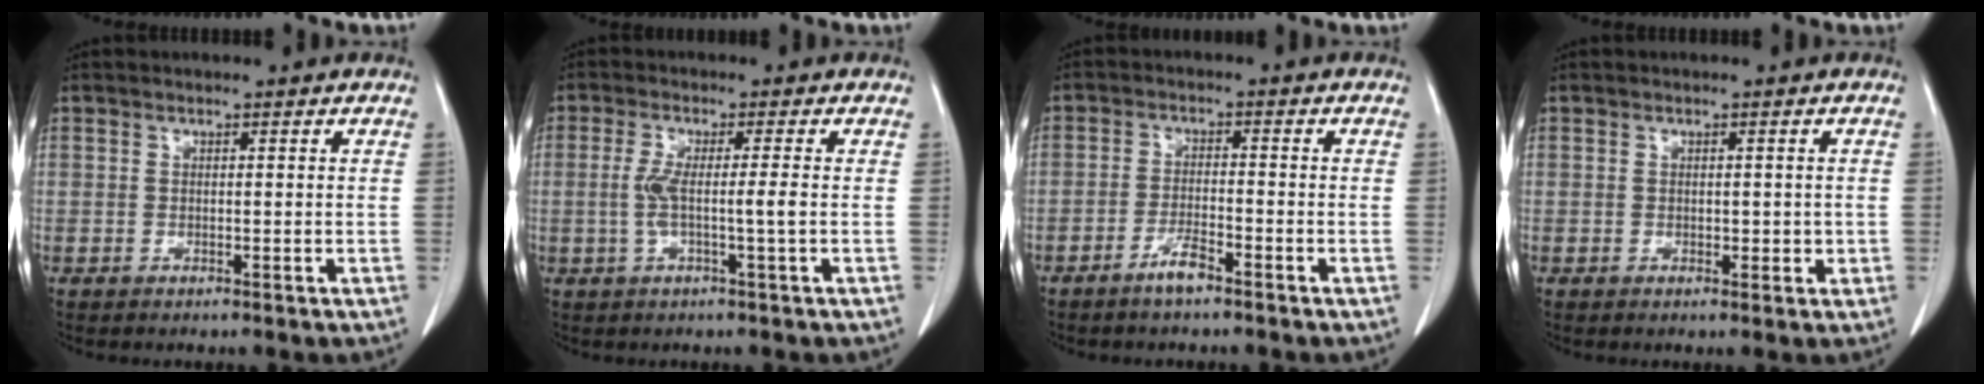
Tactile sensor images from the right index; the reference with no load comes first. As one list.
[{"total": 4.5, "force": [-0.5, -0.3, 4.4], "torque": [-0.090, 0.001, -0.010]}, {"total": 3.4, "force": [-2.6, 0.4, 2.2], "torque": [-0.043, -0.001, -0.049]}, {"total": 1.9, "force": [-0.1, 1.3, 1.4], "torque": [-0.016, 0.006, 0.004]}]